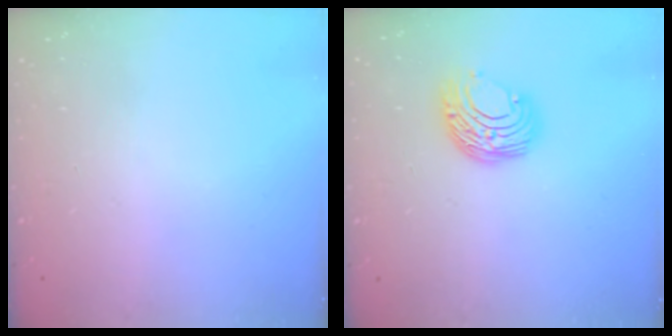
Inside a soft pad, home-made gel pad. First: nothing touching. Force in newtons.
{"total": 8.7, "press": 8.6, "slide": 0.6}